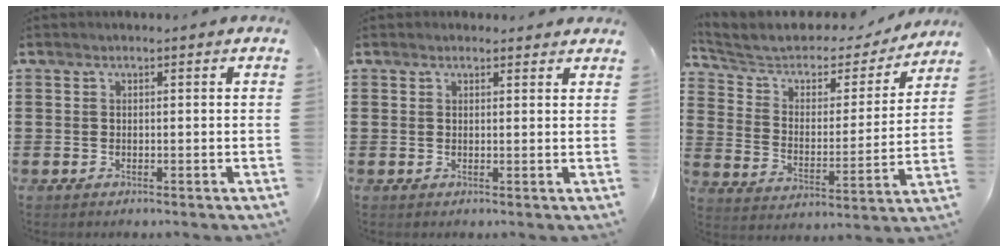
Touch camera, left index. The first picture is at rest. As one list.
[{"total": 1.3, "force": [1.2, 0.4, 0.3], "torque": [-0.008, 0.002, 0.023]}, {"total": 5.0, "force": [3.7, 2.7, 2.0], "torque": [-0.064, -0.024, 0.057]}]